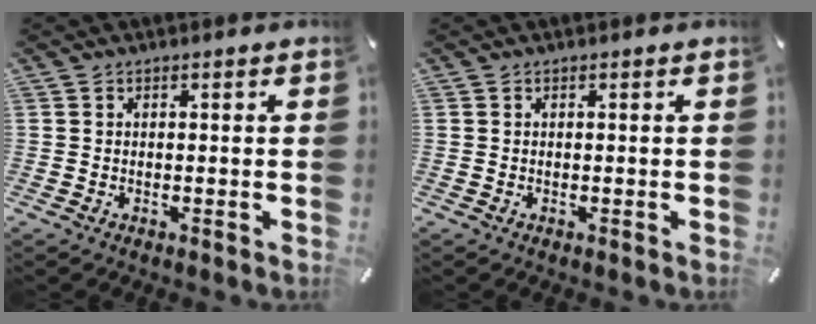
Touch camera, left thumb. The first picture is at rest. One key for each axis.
{"total": 0.0}